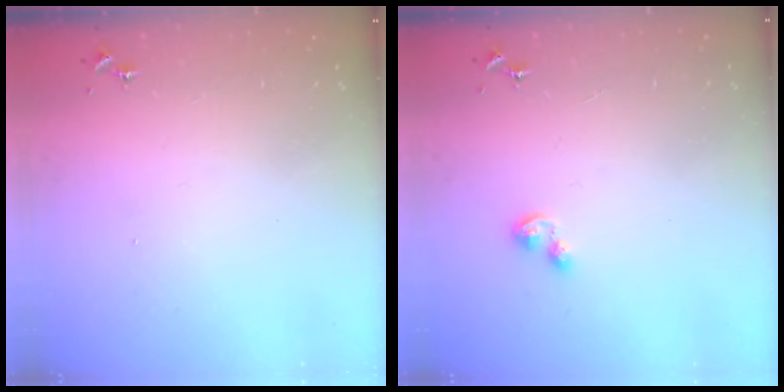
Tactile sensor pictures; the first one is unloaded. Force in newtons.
{"total": 2.7, "press": 2.7, "slide": 0.3}